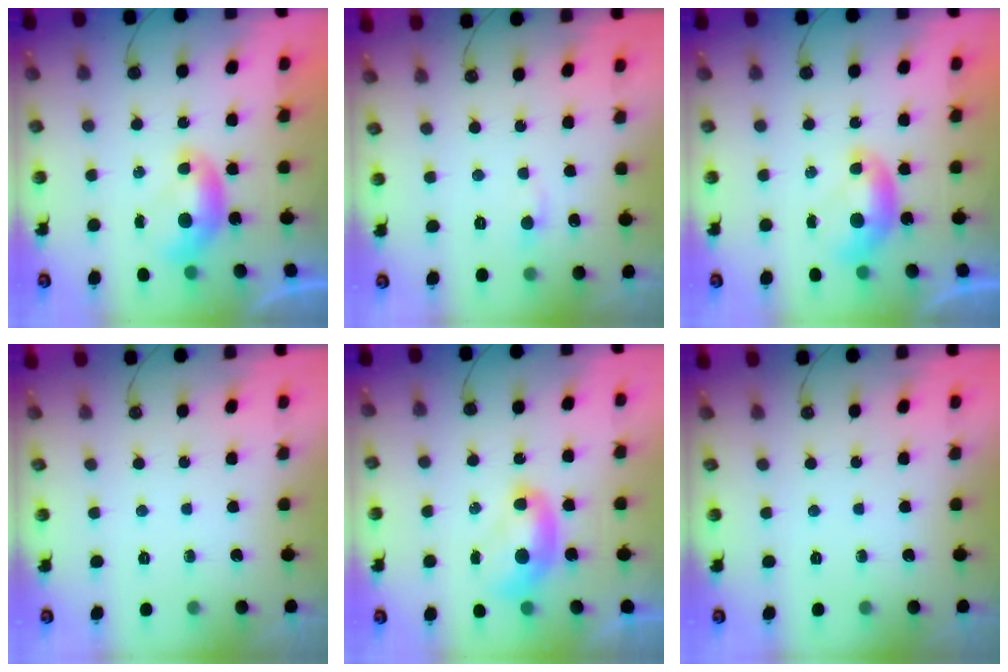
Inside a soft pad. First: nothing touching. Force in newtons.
{"total": 1.3, "press": 1.2, "slide": 0.4}
{"total": 0.0}
{"total": 0.0}
{"total": 2.1, "press": 2.1, "slide": 0.2}
{"total": 0.0}